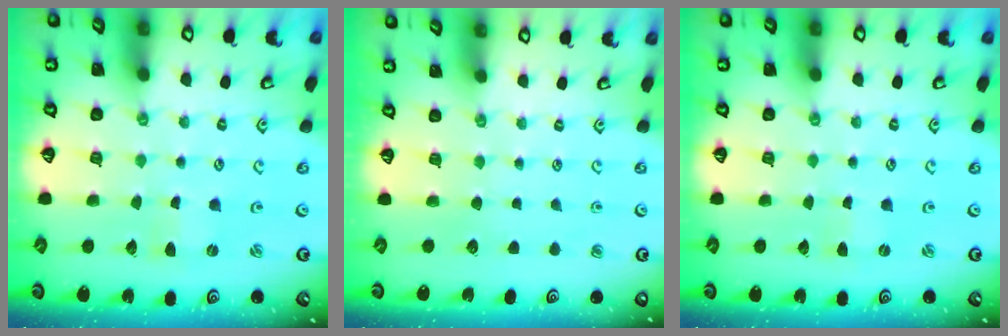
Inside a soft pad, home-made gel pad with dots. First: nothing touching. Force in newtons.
{"total": 0.0}
{"total": 0.0}